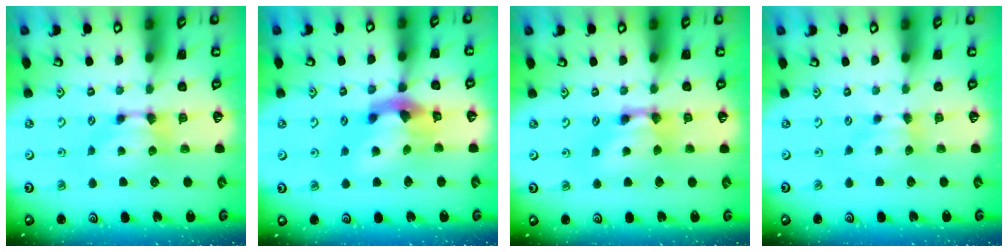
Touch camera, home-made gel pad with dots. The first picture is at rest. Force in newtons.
{"total": 6.4, "press": 6.0, "slide": 2.2}
{"total": 2.5, "press": 2.5, "slide": 0.2}
{"total": 1.5, "press": 1.5, "slide": 0.2}